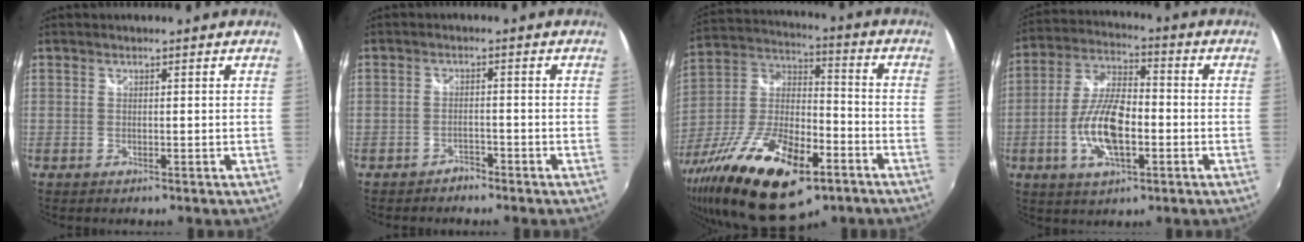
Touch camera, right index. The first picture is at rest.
{"total": 2.2, "force": [-2.0, 0.8, 0.3], "torque": [-0.008, -0.001, -0.033]}
{"total": 26.9, "force": [-14.4, 11.4, 19.6], "torque": [-0.386, -0.038, -0.240]}
{"total": 12.5, "force": [-3.5, 5.1, 10.9], "torque": [-0.226, 0.000, -0.064]}